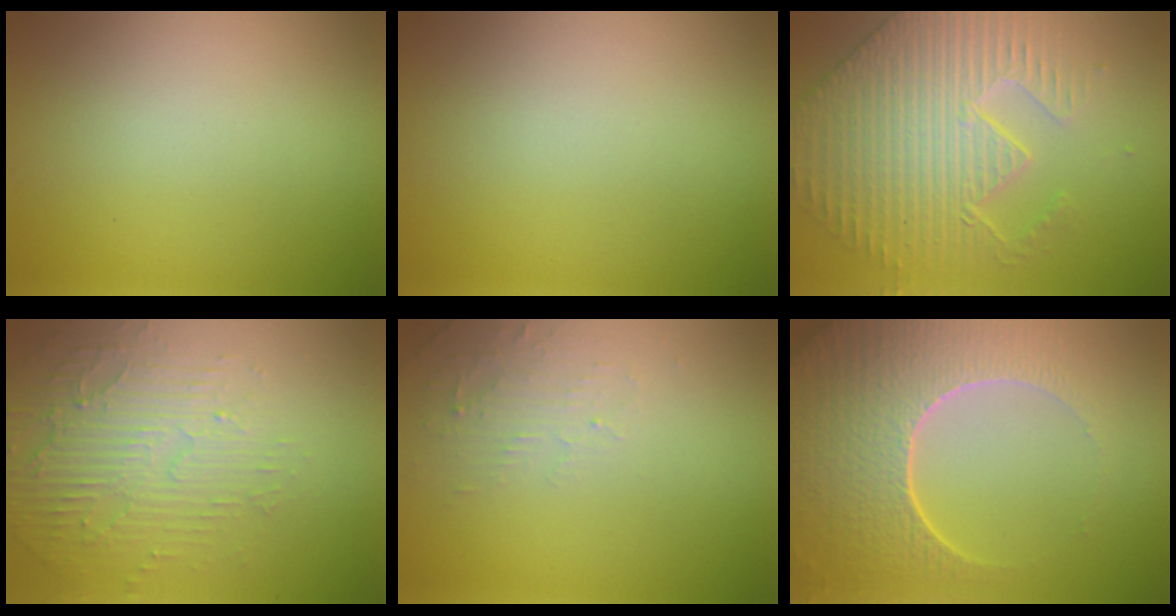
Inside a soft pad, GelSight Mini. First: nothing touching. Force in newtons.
{"total": 0.0}
{"total": 5.6, "press": 5.2, "slide": 2.2}
{"total": 5.4, "press": 3.4, "slide": 4.3}
{"total": 2.0, "press": 1.9, "slide": 0.4}
{"total": 8.6, "press": 6.4, "slide": 5.7}